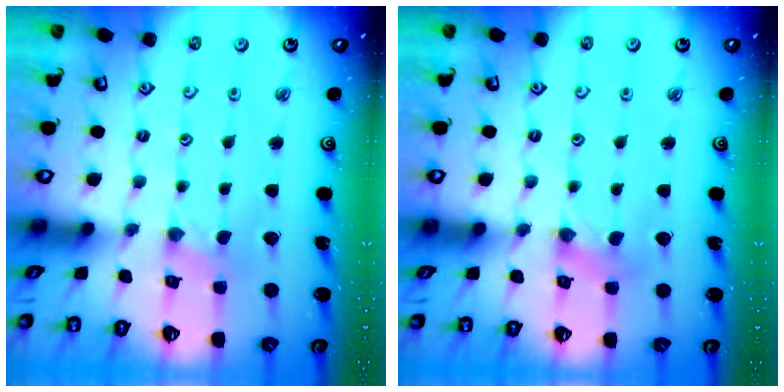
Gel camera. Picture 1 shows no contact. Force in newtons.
{"total": 2.2, "press": 2.2, "slide": 0.3}